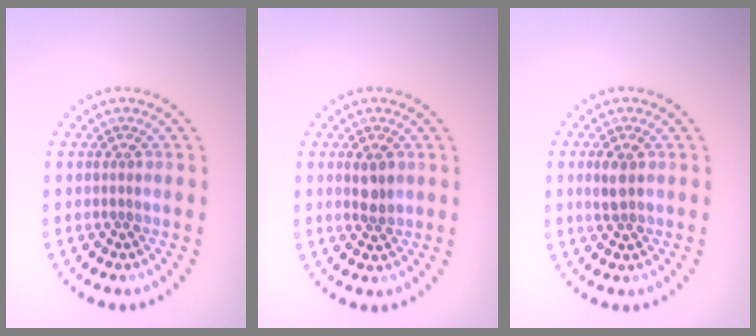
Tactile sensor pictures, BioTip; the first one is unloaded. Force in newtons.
{"total": 1.7, "press": 1.7, "slide": 0.3}
{"total": 1.9, "press": 1.9, "slide": 0.3}